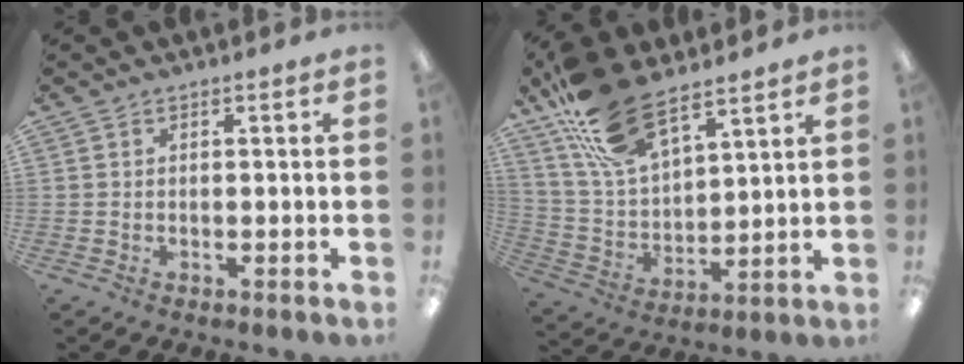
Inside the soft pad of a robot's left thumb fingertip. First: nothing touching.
{"total": 17.6, "force": [12.5, 7.8, 9.6], "torque": [-0.211, -0.054, 0.231]}